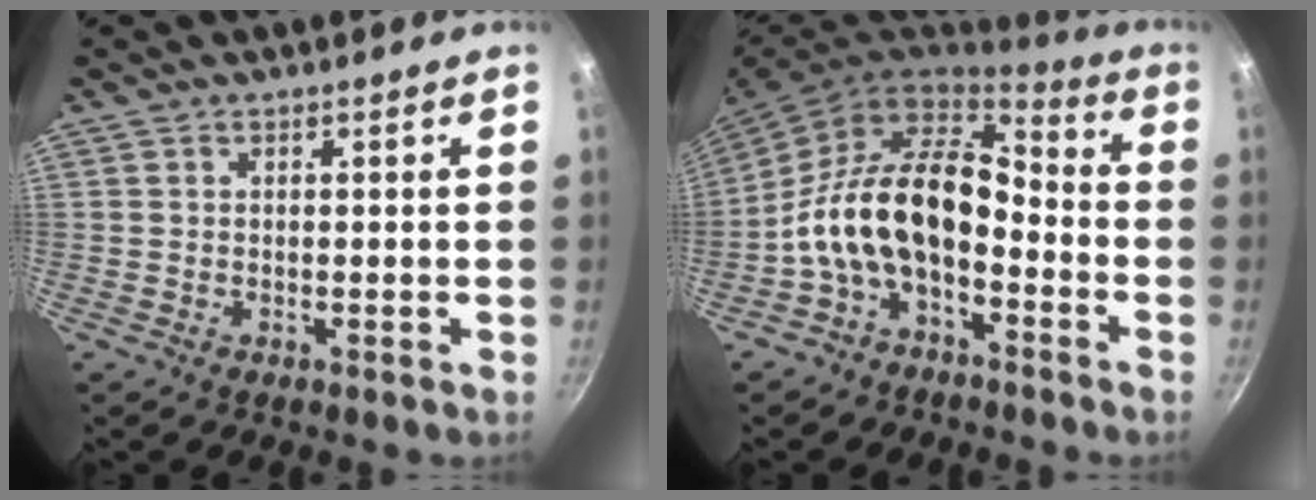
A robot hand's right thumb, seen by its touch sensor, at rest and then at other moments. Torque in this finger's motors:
{"motor_torque": [-0.04, 1.12, 1.40, -1.37, 0.40]}